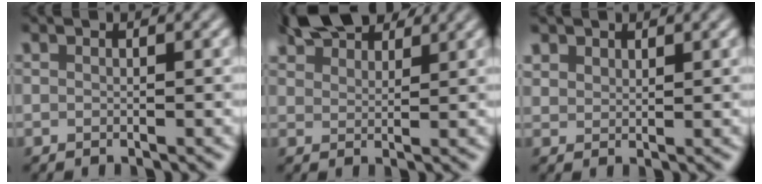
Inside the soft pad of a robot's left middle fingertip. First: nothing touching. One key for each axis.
{"total": 6.3, "fx": 5.3, "fy": 2.3, "fz": 2.5, "tx": -0.049, "ty": 0.017, "tz": 0.084}
{"total": 1.7, "fx": 1.4, "fy": 1.0, "fz": 0.3, "tx": -0.013, "ty": -0.006, "tz": 0.034}